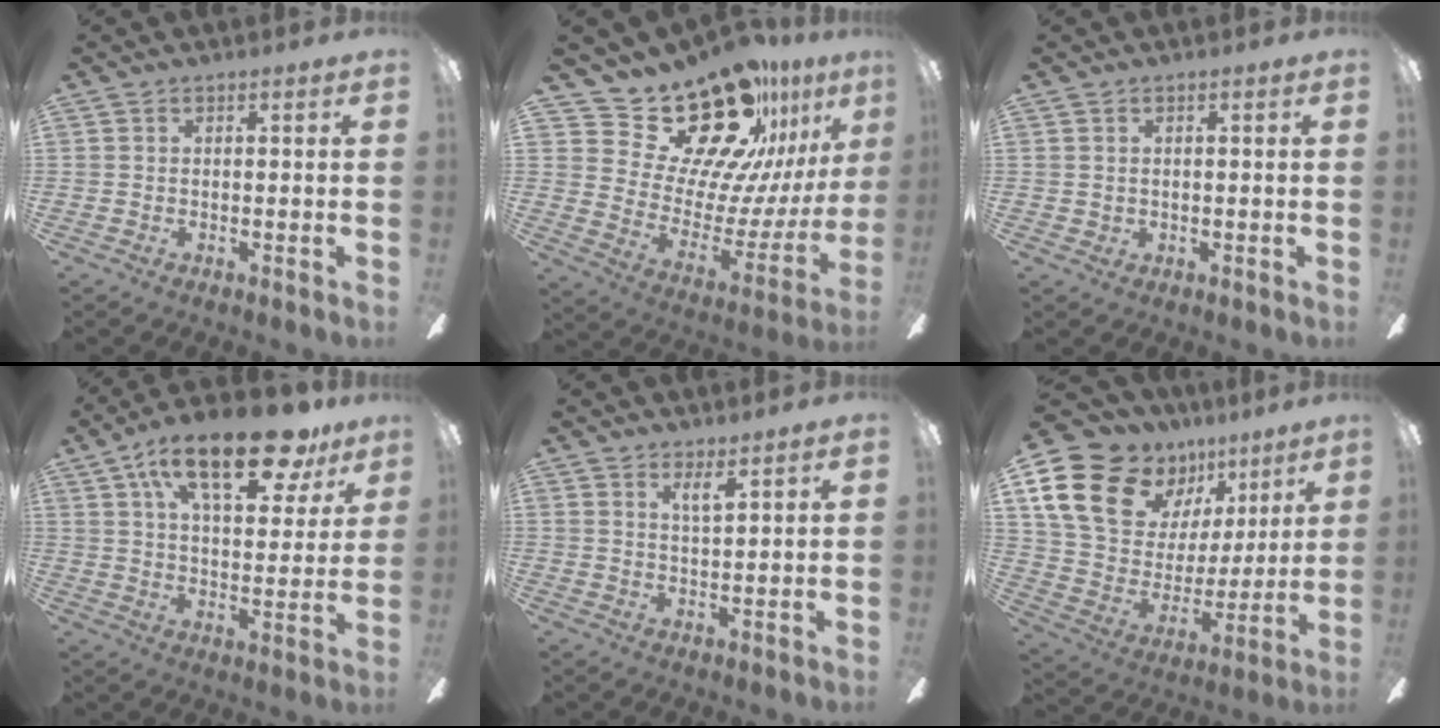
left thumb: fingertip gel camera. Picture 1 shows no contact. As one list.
[{"total": 25.8, "force": [20.8, 10.7, 10.8], "torque": [-0.164, -0.151, 0.376]}, {"total": 1.2, "force": [0.6, 1.0, 0.3], "torque": [-0.006, 0.005, 0.009]}, {"total": 21.6, "force": [13.0, 8.4, 15.1], "torque": [-0.240, -0.053, 0.212]}, {"total": 3.5, "force": [2.7, 0.5, 2.1], "torque": [-0.040, -0.008, 0.045]}, {"total": 20.0, "force": [11.0, 13.5, 9.9], "torque": [-0.198, -0.058, 0.209]}]